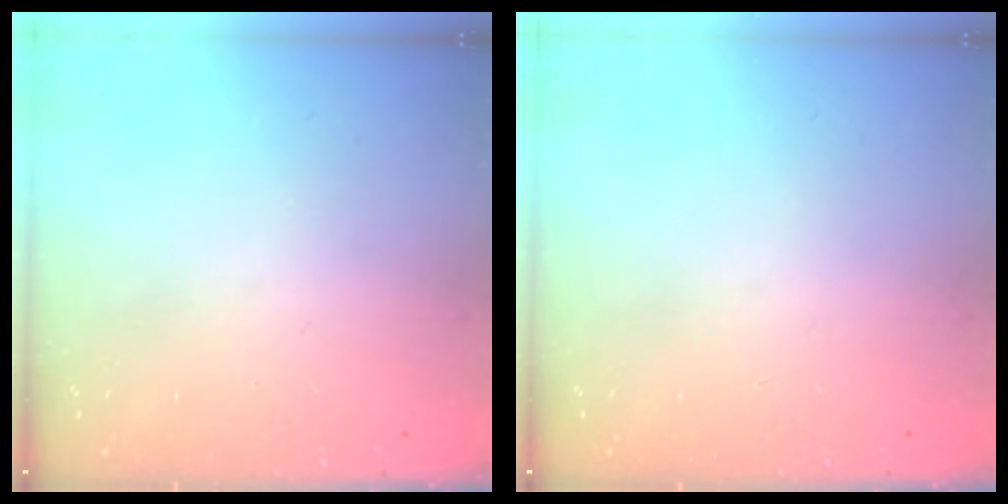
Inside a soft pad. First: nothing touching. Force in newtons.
{"total": 0.0}